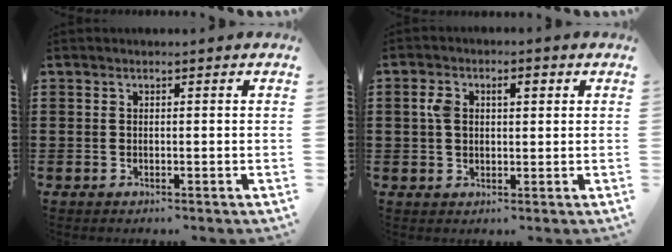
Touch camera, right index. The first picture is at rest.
{"total": 3.7, "force": [0.9, 2.1, 2.9], "torque": [-0.063, 0.014, 0.012]}